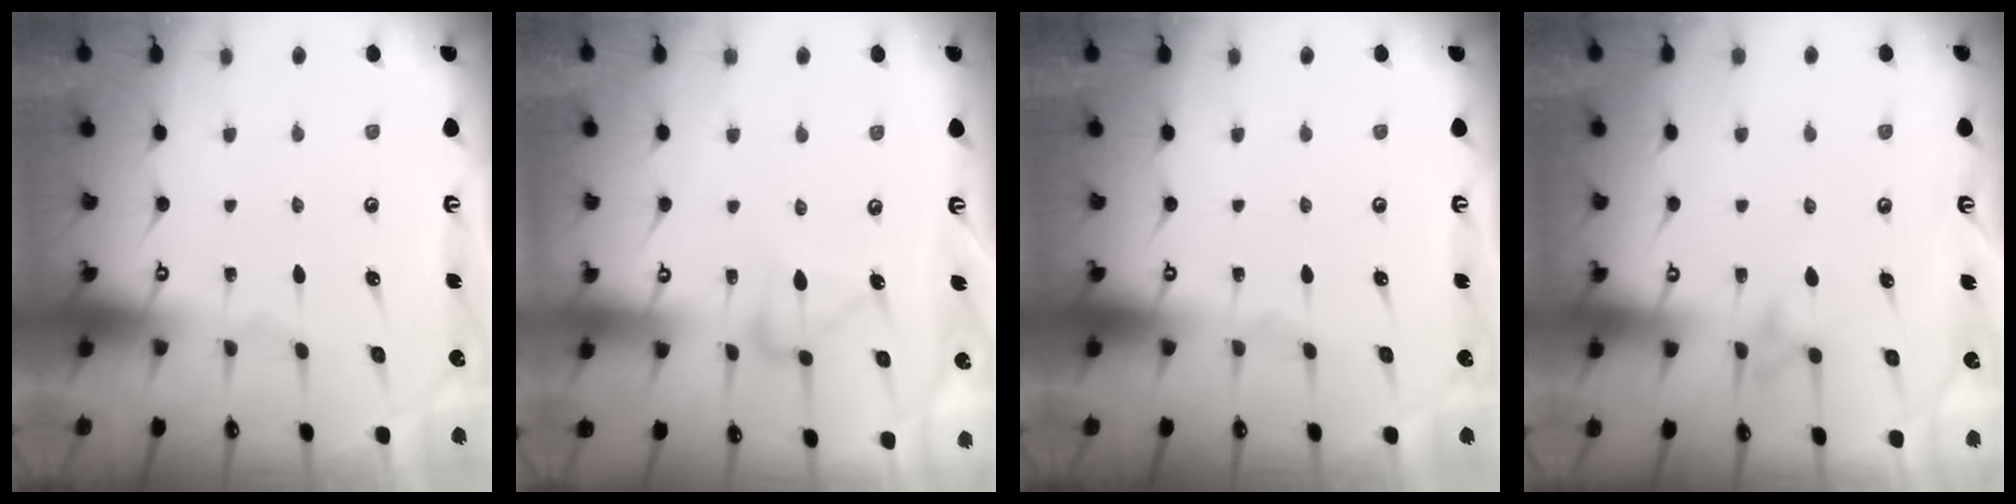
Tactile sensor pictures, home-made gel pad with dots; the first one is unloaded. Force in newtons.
{"total": 7.6, "press": 7.5, "slide": 0.5}
{"total": 0.0}
{"total": 9.3, "press": 9.3, "slide": 0.9}